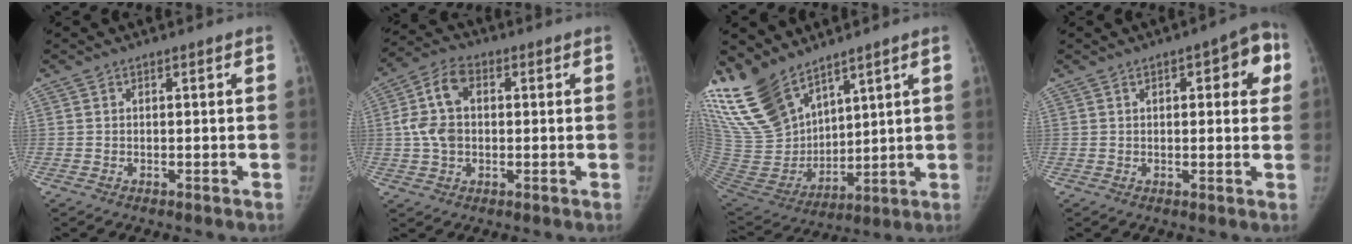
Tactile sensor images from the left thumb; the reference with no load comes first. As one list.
[{"total": 8.9, "force": [0.8, 6.2, 6.4], "torque": [-0.125, 0.020, 0.011]}, {"total": 18.8, "force": [14.1, 8.6, 8.8], "torque": [-0.159, -0.065, 0.292]}, {"total": 7.8, "force": [2.5, 3.2, 6.7], "torque": [-0.051, 0.005, 0.023]}]